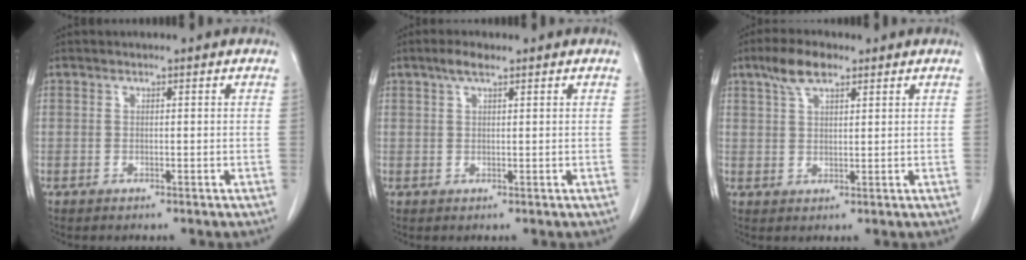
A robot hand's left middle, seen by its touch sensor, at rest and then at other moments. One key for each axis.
{"total": 2.5, "fx": 1.7, "fy": 0.5, "fz": 1.7, "tx": -0.038, "ty": 0.008, "tz": 0.032}
{"total": 5.3, "fx": 3.5, "fy": 1.9, "fz": 3.5, "tx": -0.074, "ty": 0.012, "tz": 0.068}